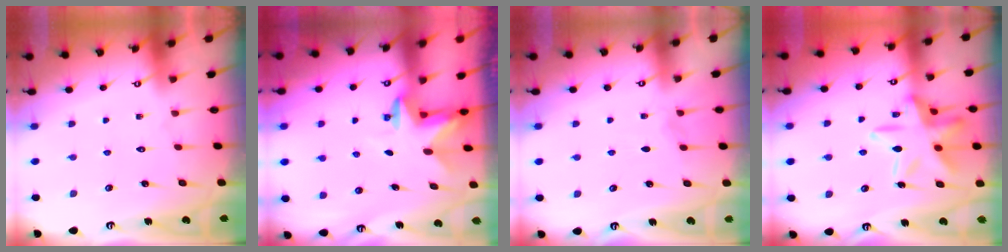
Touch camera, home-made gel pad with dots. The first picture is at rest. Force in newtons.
{"total": 2.5, "press": 2.5, "slide": 0.4}
{"total": 2.2, "press": 2.2, "slide": 0.3}
{"total": 16.6, "press": 16.6, "slide": 1.2}